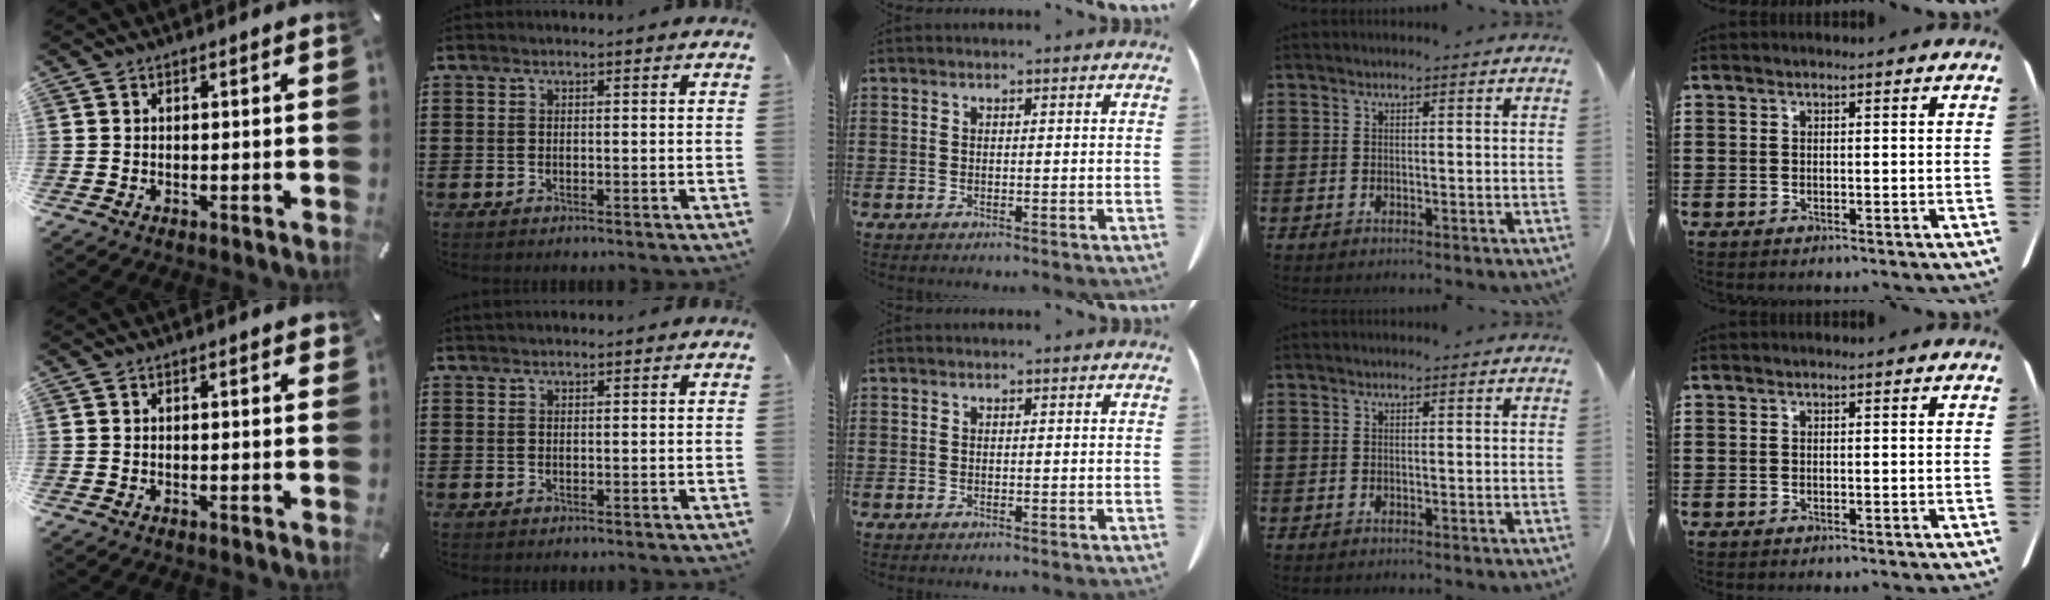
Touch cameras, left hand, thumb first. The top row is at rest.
{"thumb": {"total": 1.3, "force": [0.2, 0.4, 1.2], "torque": [-0.017, 0.000, 0.001]}, "index": {"total": 0.6, "force": [0.6, 0.0, 0.2], "torque": [-0.005, 0.000, 0.011]}}